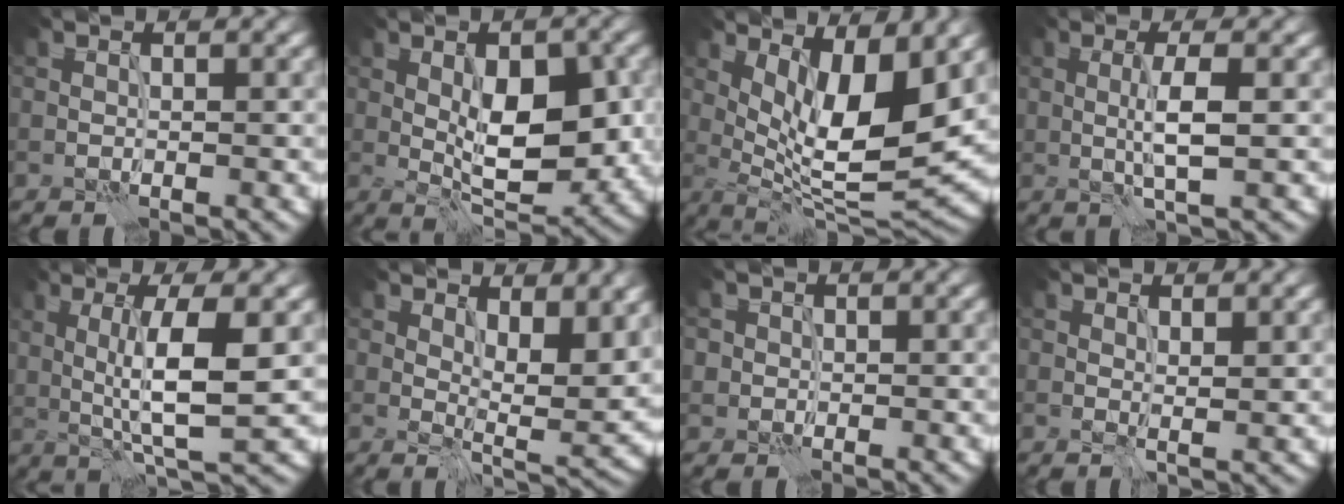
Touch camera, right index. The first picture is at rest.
{"total": 8.4, "force": [0.0, 3.8, 7.4], "torque": [-0.113, -0.001, 0.004]}
{"total": 10.4, "force": [2.6, 3.2, 9.6], "torque": [-0.153, -0.013, 0.050]}
{"total": 2.9, "force": [-0.1, 0.3, 2.9], "torque": [-0.055, 0.003, -0.001]}
{"total": 6.4, "force": [0.4, 1.0, 6.3], "torque": [-0.109, -0.001, 0.013]}
{"total": 7.3, "force": [3.1, 2.8, 6.0], "torque": [-0.088, -0.010, 0.057]}
{"total": 1.0, "force": [0.2, 1.0, 0.0], "torque": [0.003, -0.001, 0.002]}
{"total": 1.2, "force": [0.7, 0.3, 0.9], "torque": [-0.014, -0.004, 0.014]}